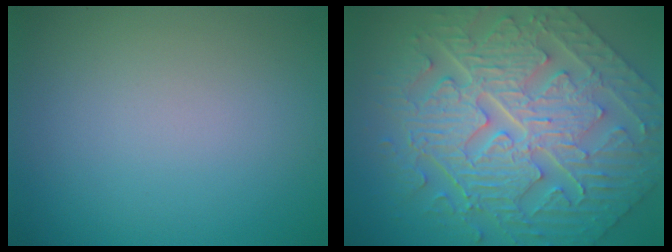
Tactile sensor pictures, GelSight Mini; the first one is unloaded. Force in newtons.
{"total": 10.9, "press": 7.7, "slide": 7.8}